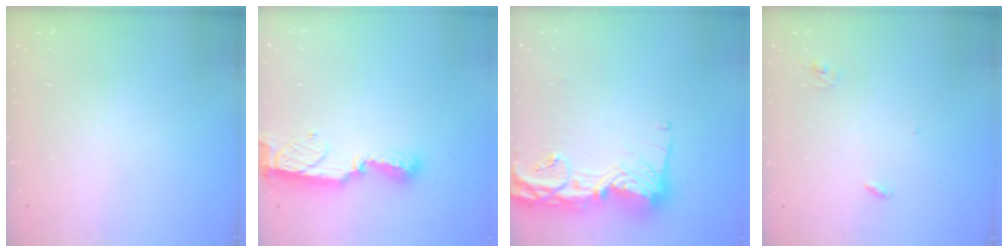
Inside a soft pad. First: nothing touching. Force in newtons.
{"total": 8.5, "press": 8.4, "slide": 0.2}
{"total": 16.7, "press": 16.6, "slide": 1.5}
{"total": 2.8, "press": 2.8, "slide": 0.3}